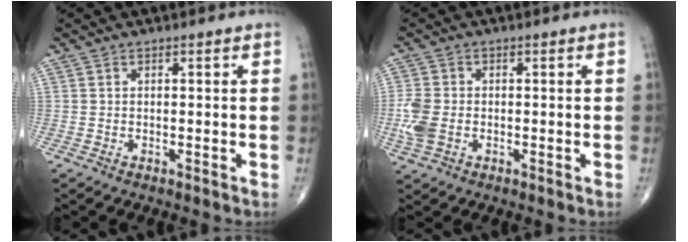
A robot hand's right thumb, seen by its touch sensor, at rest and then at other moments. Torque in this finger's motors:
{"motor_torque": [0.94, 1.12, 0.93, -0.11, 0.06]}